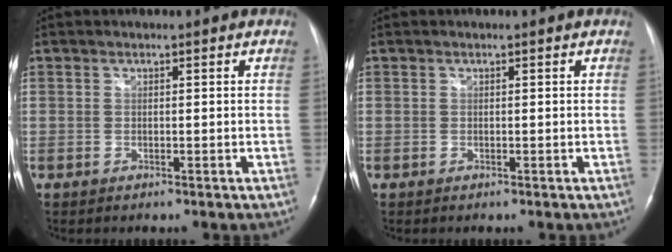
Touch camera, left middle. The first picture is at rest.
{"total": 0.0}